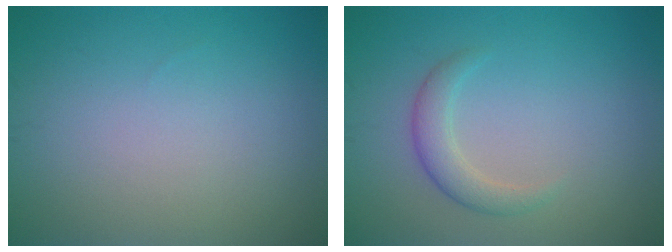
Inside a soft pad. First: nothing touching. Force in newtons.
{"total": 2.2, "press": 2.2, "slide": 0.1}